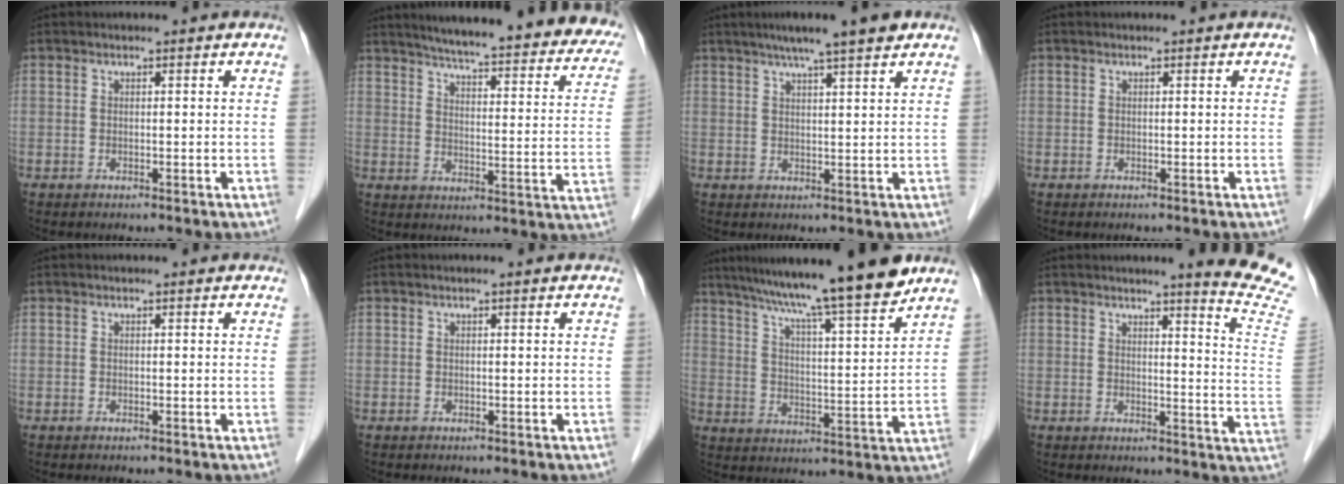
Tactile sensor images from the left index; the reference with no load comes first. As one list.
[{"total": 29.1, "force": [25.2, 4.3, 14.1], "torque": [-0.189, -0.055, 0.291]}, {"total": 7.9, "force": [5.9, -0.1, 5.3], "torque": [-0.080, 0.023, 0.086]}, {"total": 0.0}, {"total": 1.1, "force": [1.0, 0.2, 0.4], "torque": [-0.011, 0.003, 0.006]}, {"total": 0.7, "force": [0.6, -0.1, 0.4], "torque": [-0.010, 0.006, 0.013]}, {"total": 17.7, "force": [14.6, -0.5, 10.0], "torque": [-0.156, 0.005, 0.222]}, {"total": 11.8, "force": [10.5, -1.7, 5.1], "torque": [-0.057, -0.095, 0.096]}]